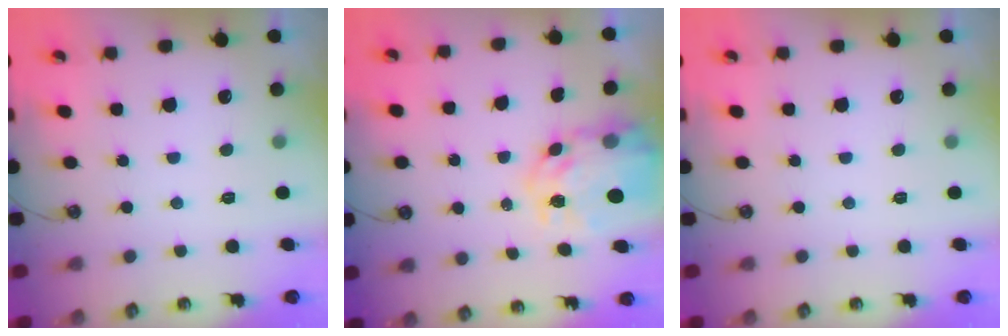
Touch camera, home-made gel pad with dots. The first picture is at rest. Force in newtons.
{"total": 10.6, "press": 10.5, "slide": 0.8}
{"total": 0.0}